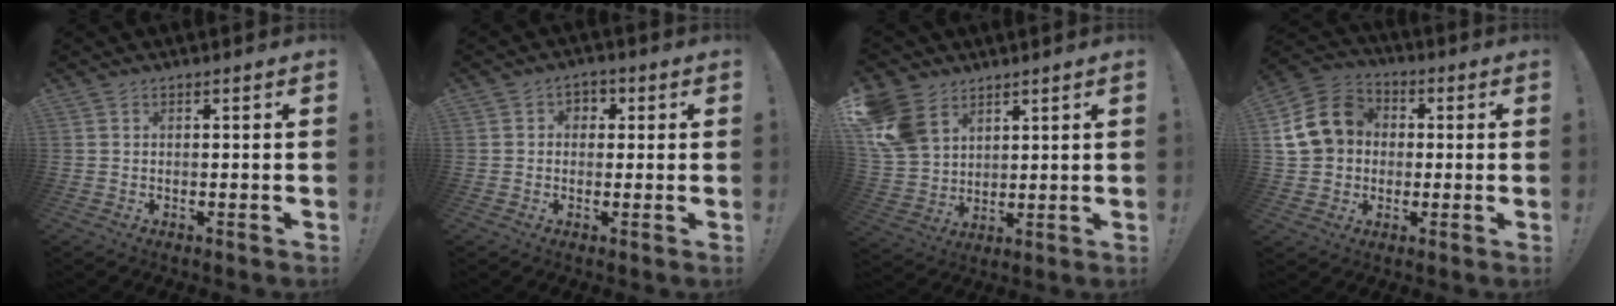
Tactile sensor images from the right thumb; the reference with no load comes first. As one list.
[{"total": 3.3, "force": [-0.3, 3.1, 1.2], "torque": [-0.011, 0.002, -0.007]}, {"total": 13.0, "force": [6.7, 9.5, 5.8], "torque": [-0.118, -0.034, 0.139]}, {"total": 15.2, "force": [2.5, 12.9, 7.5], "torque": [-0.125, 0.012, 0.058]}]